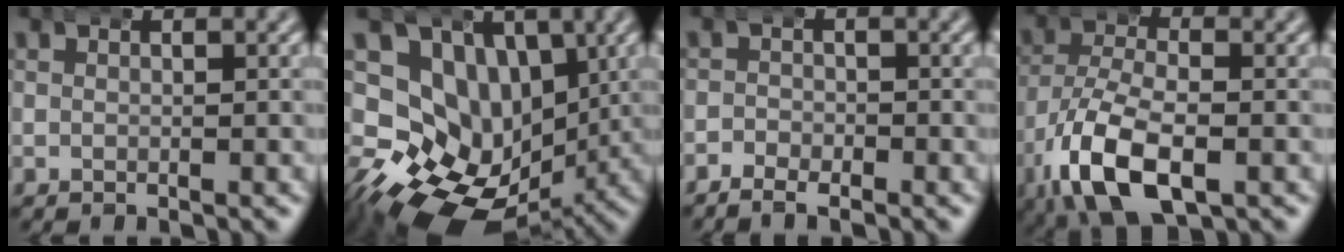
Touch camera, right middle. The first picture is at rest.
{"total": 17.1, "force": [-1.0, 14.1, 9.5], "torque": [-0.190, -0.063, -0.004]}
{"total": 1.5, "force": [-1.3, 0.6, 0.0], "torque": [0.012, -0.003, -0.029]}
{"total": 8.9, "force": [-2.7, 5.1, 6.7], "torque": [-0.149, -0.029, -0.026]}